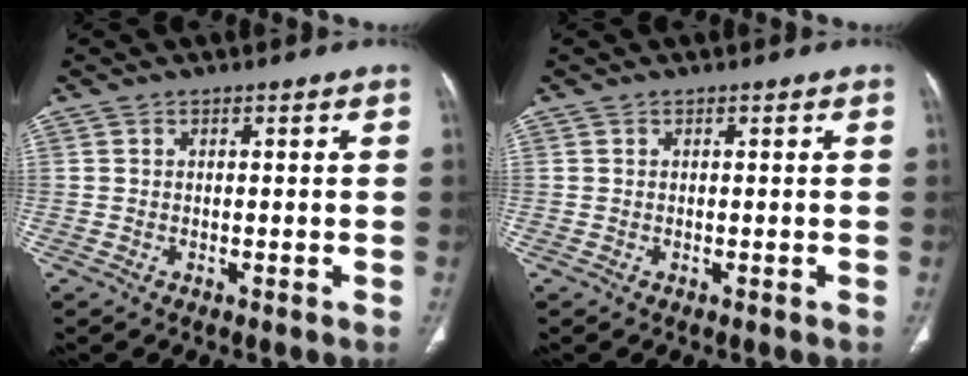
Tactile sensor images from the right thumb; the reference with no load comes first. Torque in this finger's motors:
{"motor_torque": [0.00, 0.01, -0.09, -0.09, 0.04]}